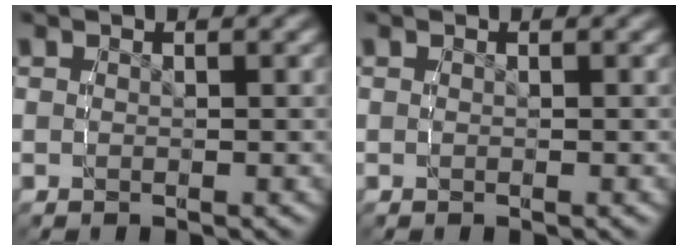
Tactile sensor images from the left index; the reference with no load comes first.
{"total": 0.0}